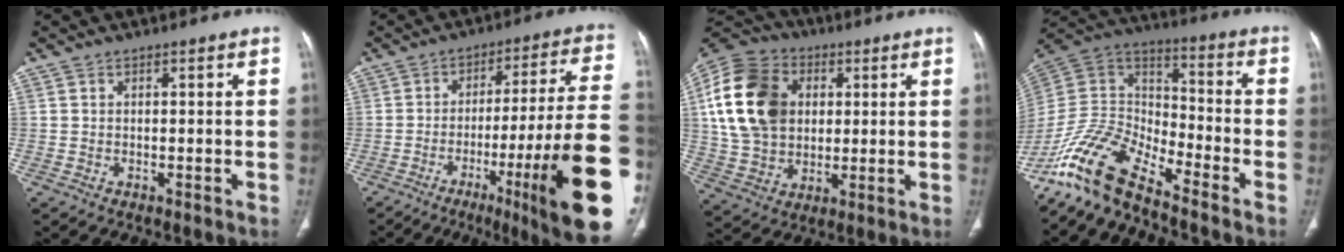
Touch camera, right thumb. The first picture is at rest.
{"total": 25.4, "force": [-8.6, 1.9, 23.9], "torque": [-0.281, 0.024, -0.121]}
{"total": 20.8, "force": [4.1, 15.7, 13.0], "torque": [-0.248, 0.011, 0.075]}
{"total": 13.7, "force": [-11.6, 3.6, 6.3], "torque": [-0.121, 0.080, -0.237]}